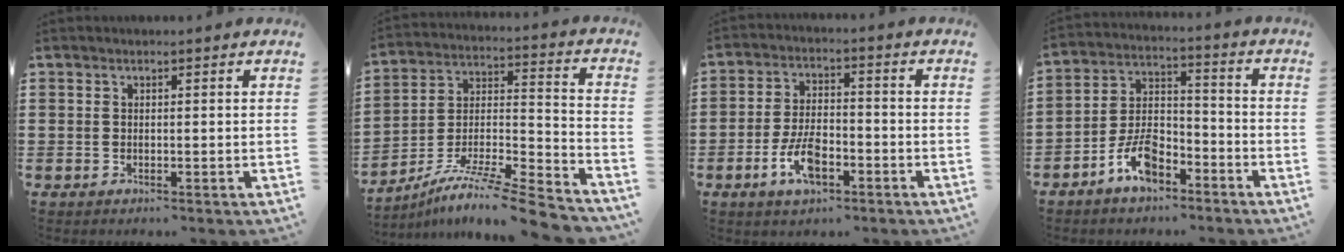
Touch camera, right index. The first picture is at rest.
{"total": 9.7, "force": [-8.3, 0.7, 5.1], "torque": [-0.080, 0.009, -0.164]}
{"total": 7.2, "force": [-3.2, 3.2, 5.7], "torque": [-0.127, -0.002, -0.061]}
{"total": 7.7, "force": [-5.2, 3.7, 4.4], "torque": [-0.104, 0.009, -0.100]}